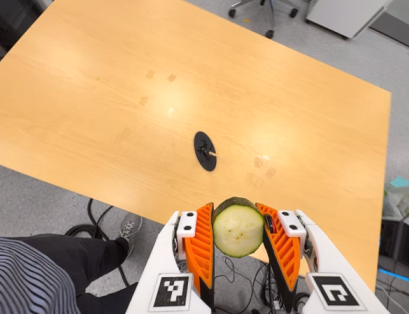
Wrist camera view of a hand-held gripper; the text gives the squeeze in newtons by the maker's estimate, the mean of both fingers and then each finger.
{"total": 9.6, "left": 8.5, "right": 10.8}